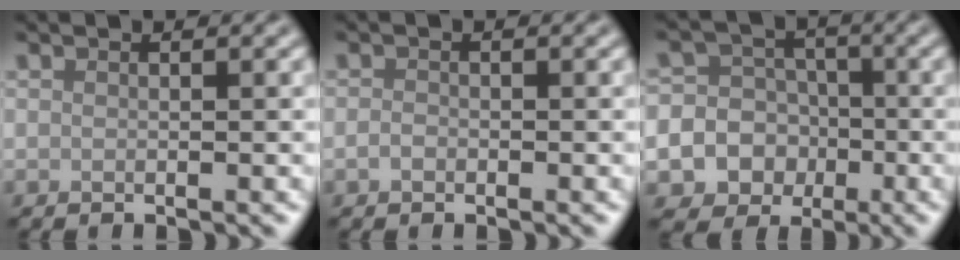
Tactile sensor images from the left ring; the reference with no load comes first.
{"total": 0.9, "force": [-0.4, 0.6, 0.4], "torque": [-0.009, -0.002, -0.010]}
{"total": 14.0, "force": [-4.3, 13.1, 2.9], "torque": [-0.087, -0.016, -0.095]}